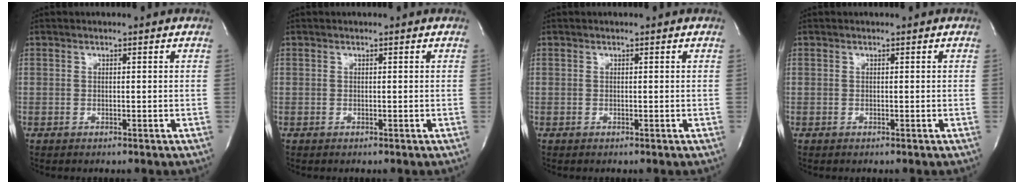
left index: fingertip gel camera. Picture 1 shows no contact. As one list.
[{"total": 0.0}, {"total": 0.0}, {"total": 0.0}]